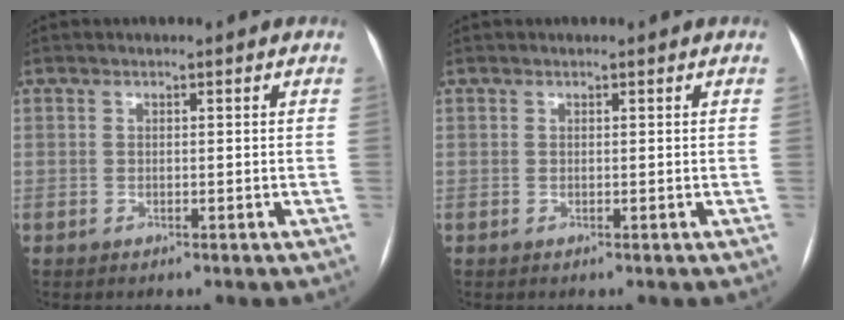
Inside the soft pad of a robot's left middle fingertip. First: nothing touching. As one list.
[{"total": 0.0}]